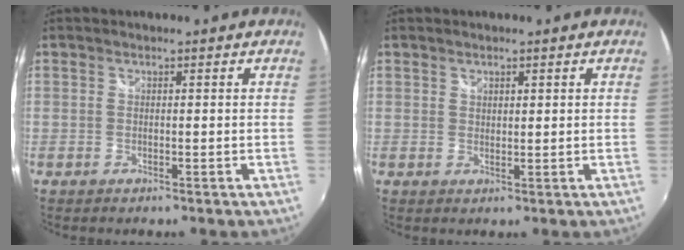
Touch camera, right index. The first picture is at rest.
{"total": 1.2, "force": [0.9, 0.7, 0.4], "torque": [-0.003, 0.001, 0.016]}